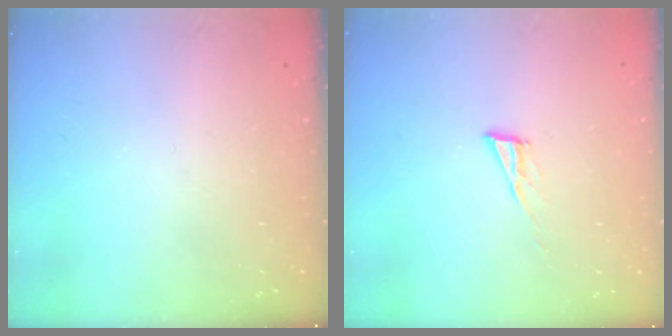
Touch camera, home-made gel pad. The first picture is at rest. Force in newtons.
{"total": 7.0, "press": 6.9, "slide": 0.9}